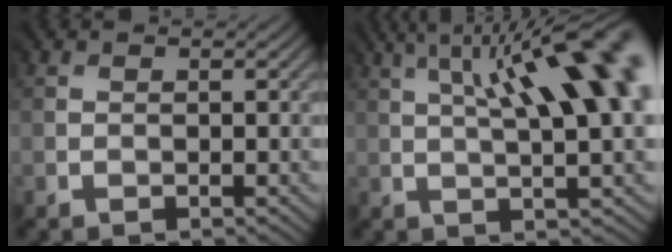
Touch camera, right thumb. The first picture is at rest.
{"total": 14.4, "force": [3.6, 4.1, 13.3], "torque": [-0.190, 0.032, 0.062]}